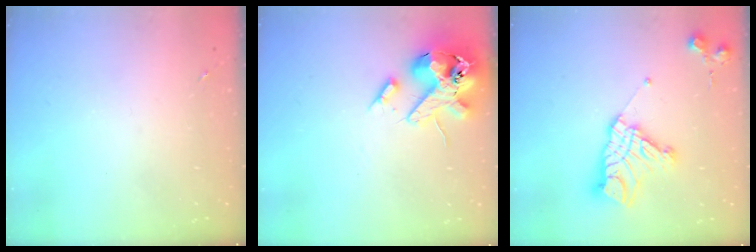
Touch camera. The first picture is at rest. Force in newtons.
{"total": 16.9, "press": 16.7, "slide": 2.8}
{"total": 15.8, "press": 15.8, "slide": 1.3}